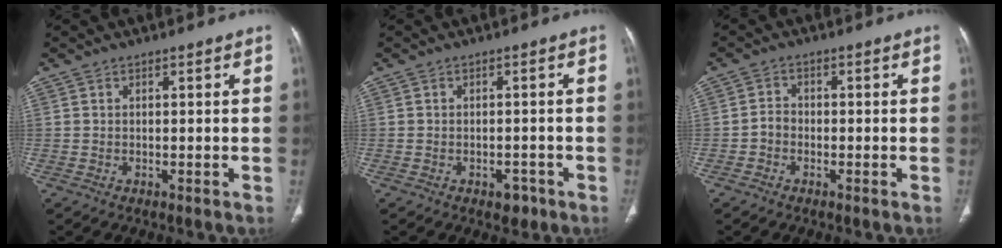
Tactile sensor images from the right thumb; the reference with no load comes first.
{"total": 2.4, "force": [-1.5, 1.7, 1.0], "torque": [0.003, 0.009, -0.013]}
{"total": 2.2, "force": [-0.9, 1.7, 1.0], "torque": [-0.009, 0.011, -0.024]}